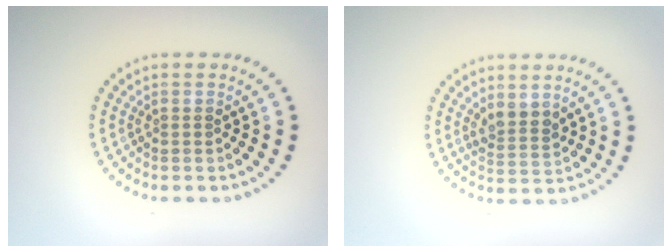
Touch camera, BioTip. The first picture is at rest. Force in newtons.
{"total": 2.2, "press": 1.9, "slide": 1.1}